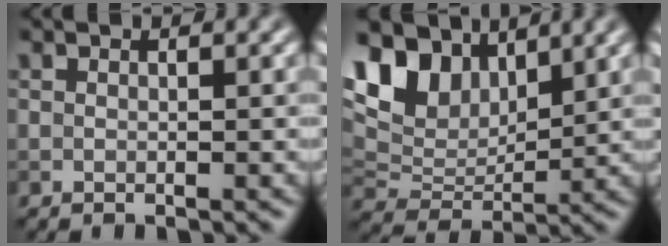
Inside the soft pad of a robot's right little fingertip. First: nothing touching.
{"total": 9.4, "force": [5.1, 5.5, 5.6], "torque": [-0.127, 0.009, 0.092]}